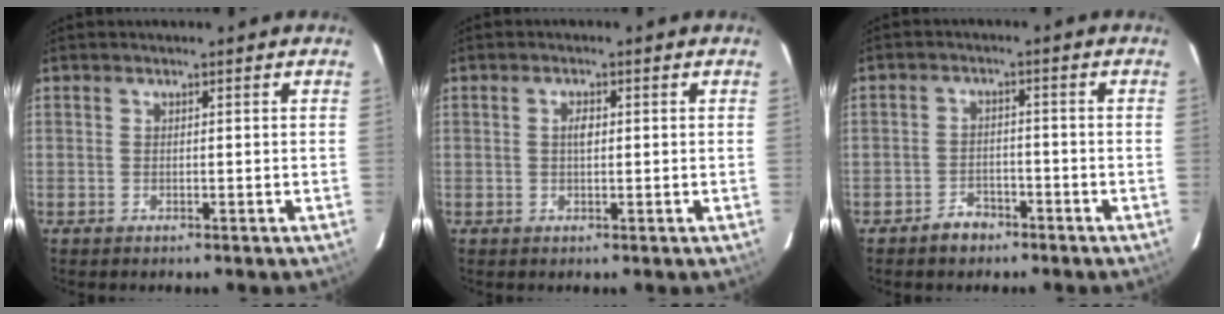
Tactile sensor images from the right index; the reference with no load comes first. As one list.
[{"total": 1.8, "force": [0.2, 0.9, 1.6], "torque": [-0.029, 0.005, 0.003]}, {"total": 4.1, "force": [-3.1, 2.6, 0.9], "torque": [-0.027, 0.013, -0.046]}]